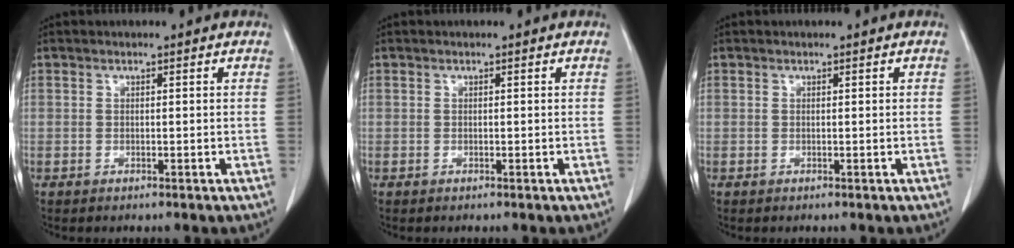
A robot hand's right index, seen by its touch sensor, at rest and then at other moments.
{"total": 0.0}
{"total": 0.0}